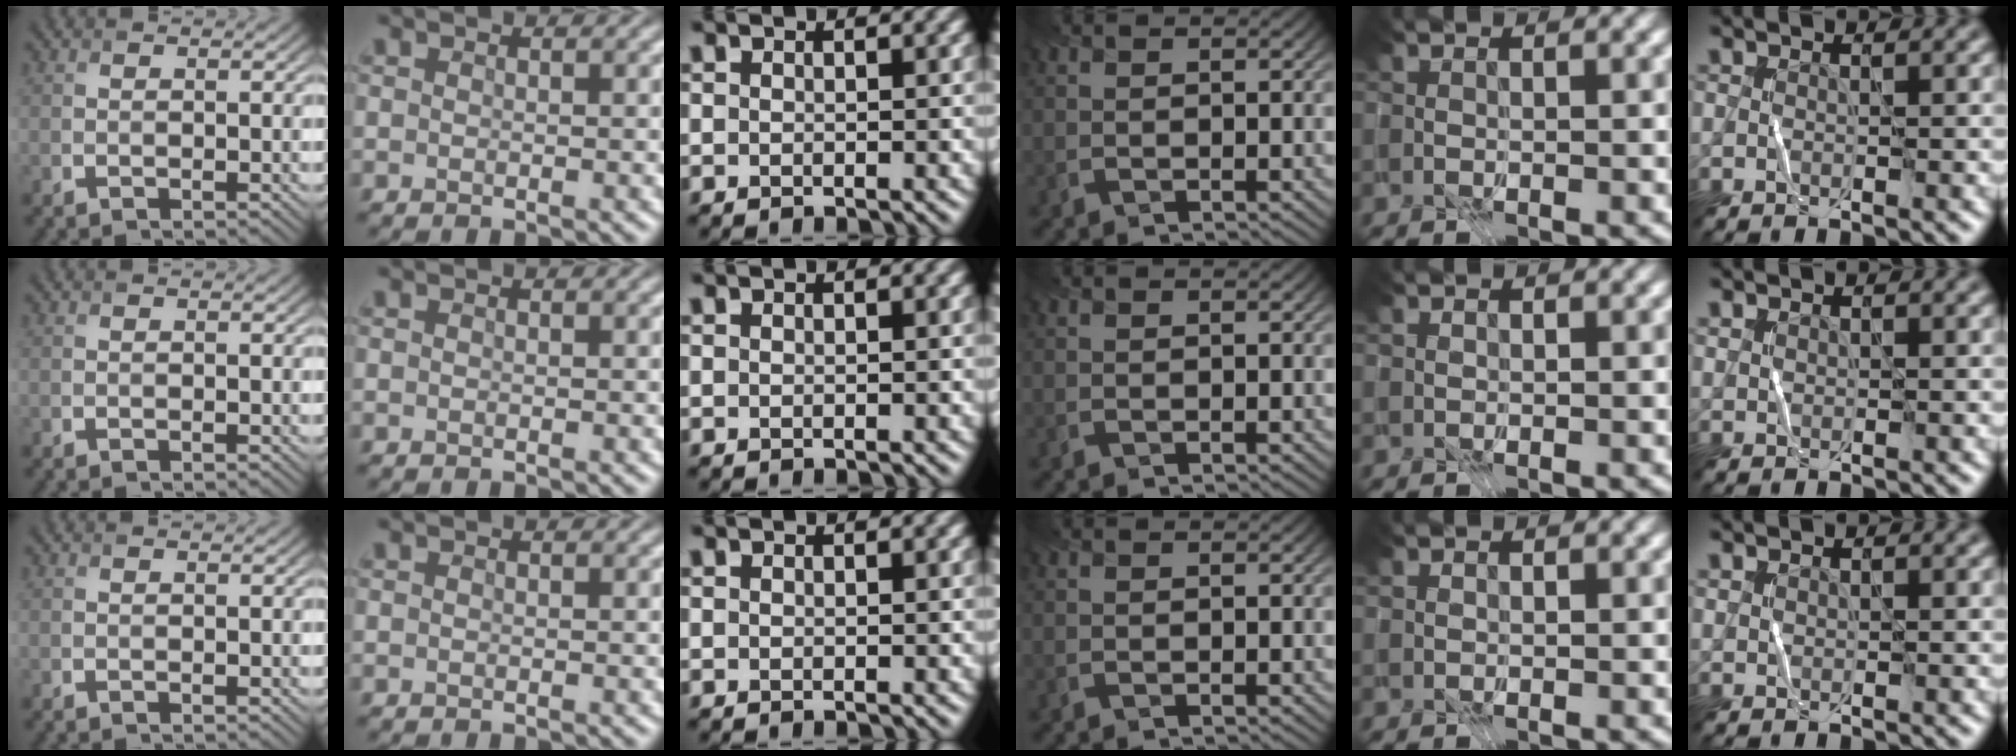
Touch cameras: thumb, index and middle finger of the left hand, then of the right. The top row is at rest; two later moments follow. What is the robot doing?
{"motion": "fold", "object": "file"}